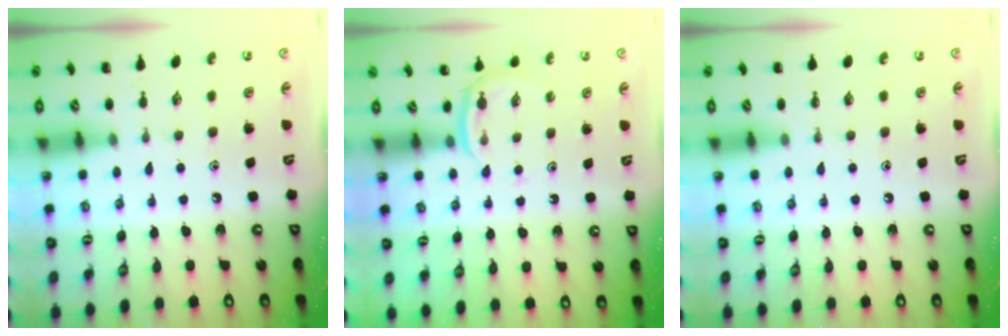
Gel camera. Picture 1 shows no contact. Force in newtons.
{"total": 3.3, "press": 3.1, "slide": 1.2}
{"total": 0.0}